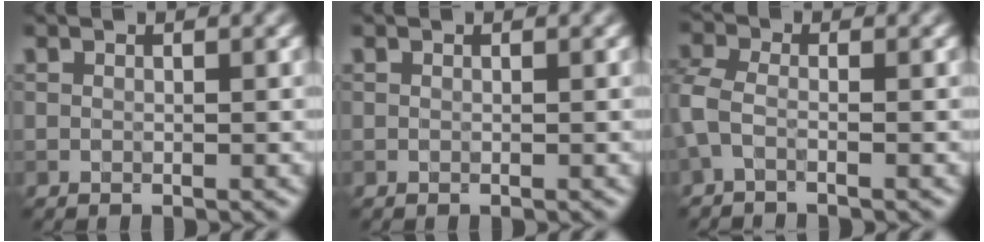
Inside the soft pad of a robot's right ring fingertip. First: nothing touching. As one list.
[{"total": 0.0}, {"total": 2.0, "force": [-1.2, 0.7, 1.5], "torque": [-0.044, -0.007, -0.038]}]